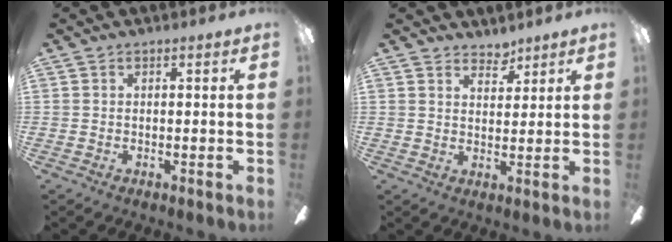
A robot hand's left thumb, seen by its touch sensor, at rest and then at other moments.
{"total": 3.9, "force": [3.6, 1.5, 0.5], "torque": [0.003, -0.027, 0.065]}